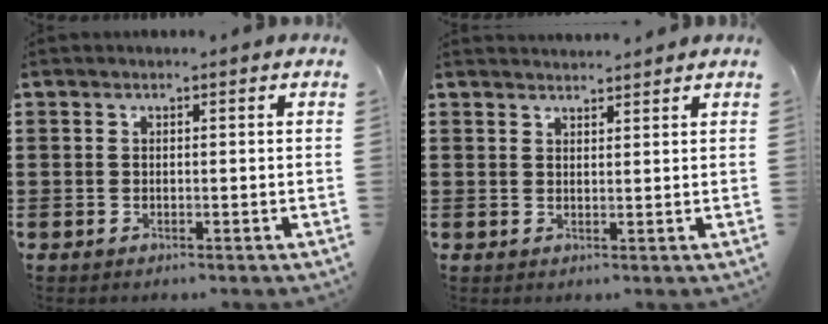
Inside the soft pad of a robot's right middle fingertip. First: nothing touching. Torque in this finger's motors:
{"motor_torque": [0.00, 0.00, 0.00, -0.01]}